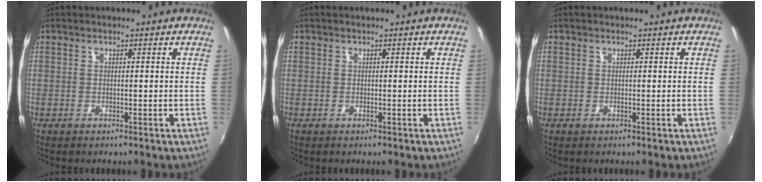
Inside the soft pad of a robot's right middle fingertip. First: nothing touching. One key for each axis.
{"total": 0.0}
{"total": 0.0}